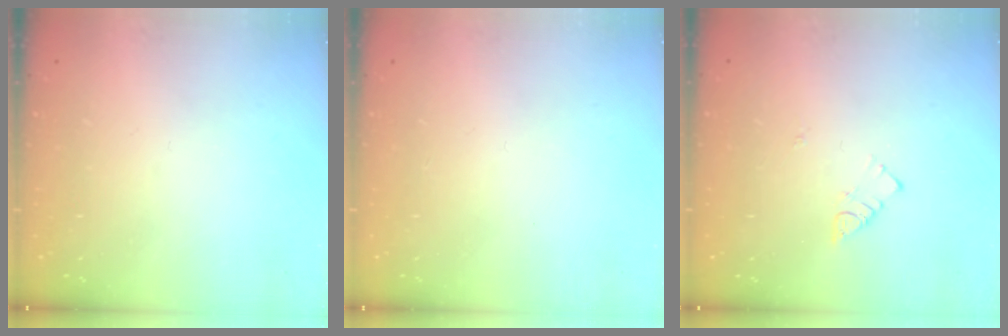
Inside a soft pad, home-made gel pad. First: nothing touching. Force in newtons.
{"total": 1.6, "press": 1.6, "slide": 0.1}
{"total": 2.9, "press": 2.9, "slide": 0.4}